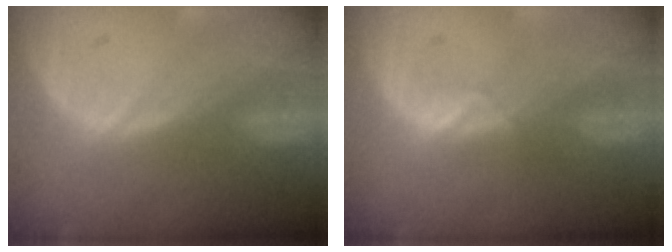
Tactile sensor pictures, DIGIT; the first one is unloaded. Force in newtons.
{"total": 1.1, "press": 1.1, "slide": 0.2}